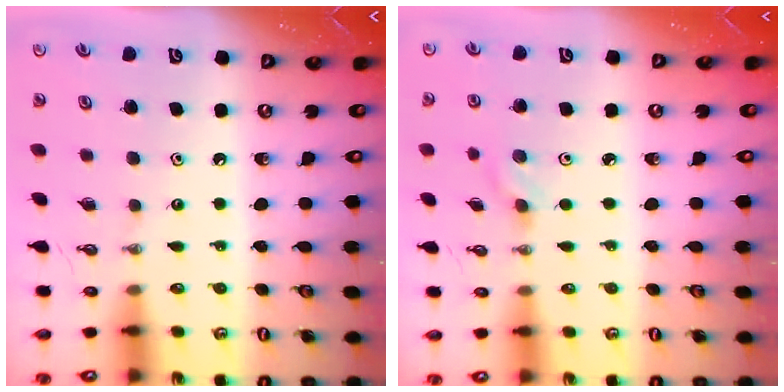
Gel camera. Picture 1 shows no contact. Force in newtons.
{"total": 3.0, "press": 2.6, "slide": 1.5}